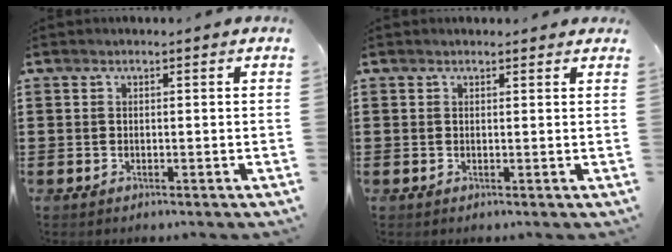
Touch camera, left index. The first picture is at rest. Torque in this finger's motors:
{"motor_torque": [1.05, -0.83, -0.03, -0.07]}